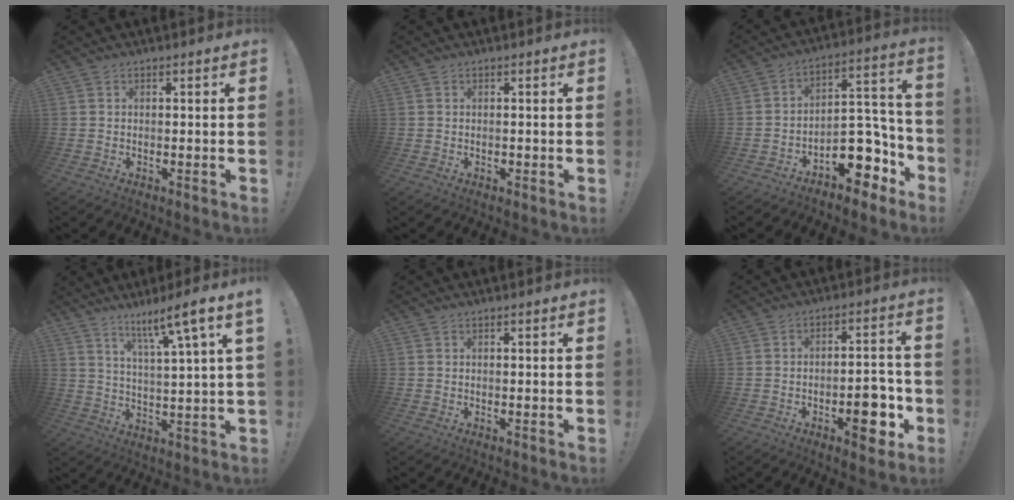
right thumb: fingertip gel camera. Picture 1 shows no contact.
{"total": 0.5, "force": [-0.2, 0.5, -0.1], "torque": [-0.001, 0.002, -0.002]}
{"total": 15.0, "force": [-7.4, 9.2, 9.2], "torque": [-0.083, 0.048, -0.107]}
{"total": 10.3, "force": [6.1, -0.1, 8.4], "torque": [-0.129, -0.040, 0.084]}
{"total": 0.0}
{"total": 11.2, "force": [-4.3, 5.1, 9.0], "torque": [-0.092, 0.017, -0.069]}